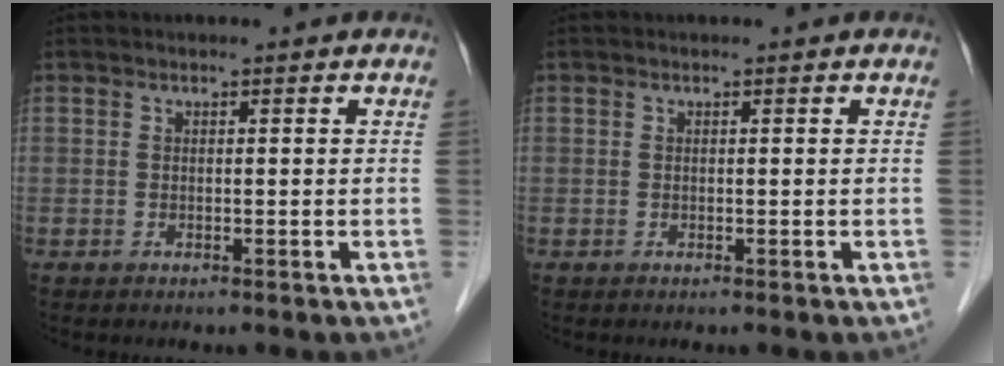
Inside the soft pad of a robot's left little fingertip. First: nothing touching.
{"total": 0.0}